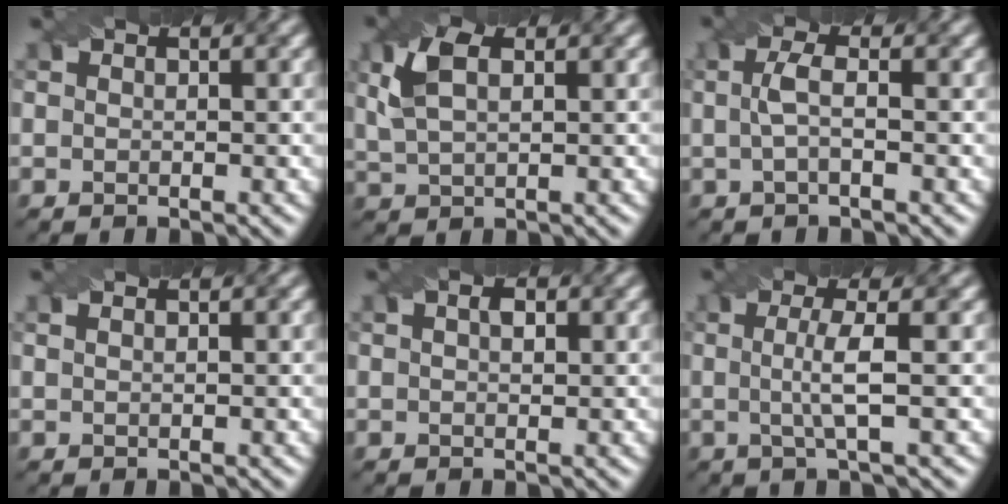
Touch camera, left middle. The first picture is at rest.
{"total": 4.4, "force": [1.6, 2.3, 3.4], "torque": [-0.083, 0.008, 0.031]}
{"total": 2.1, "force": [0.0, 0.5, 2.0], "torque": [-0.046, 0.006, -0.002]}
{"total": 0.8, "force": [0.6, 0.3, 0.5], "torque": [-0.007, -0.002, 0.006]}
{"total": 1.2, "force": [0.5, 0.6, 1.0], "torque": [-0.017, 0.003, 0.010]}
{"total": 3.4, "force": [-0.1, 0.6, 3.3], "torque": [-0.061, -0.002, -0.005]}